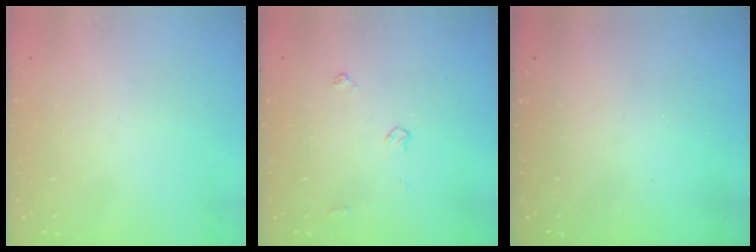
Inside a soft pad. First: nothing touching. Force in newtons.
{"total": 5.2, "press": 5.1, "slide": 0.8}
{"total": 0.0}